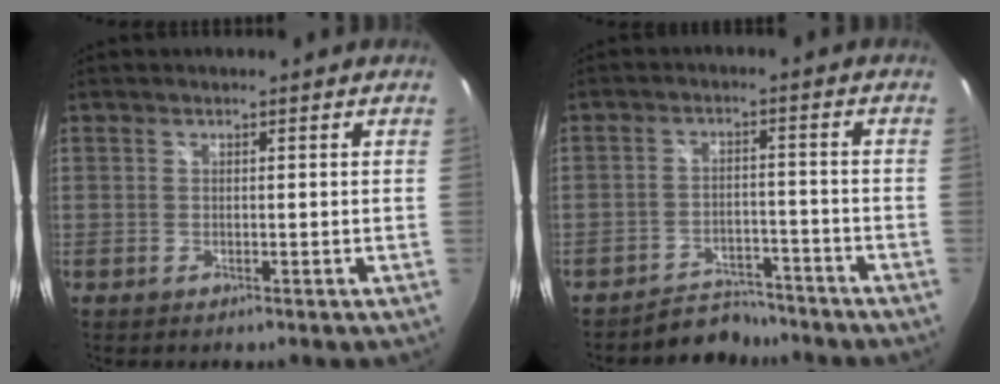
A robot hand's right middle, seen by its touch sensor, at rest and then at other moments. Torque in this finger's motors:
{"motor_torque": [0.60, -0.45, 0.00, 0.00]}